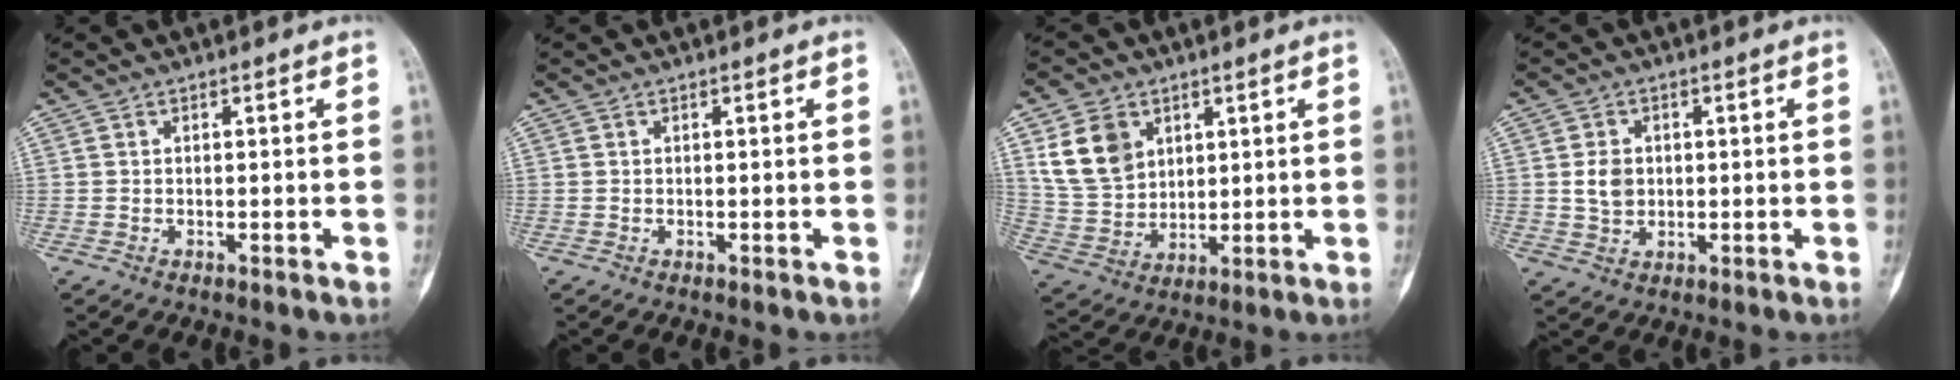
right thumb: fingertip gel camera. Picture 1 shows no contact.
{"total": 0.0}
{"total": 11.1, "force": [4.6, 8.4, 5.7], "torque": [-0.087, -0.018, 0.102]}
{"total": 4.3, "force": [0.4, 3.5, 2.6], "torque": [-0.033, -0.002, 0.010]}